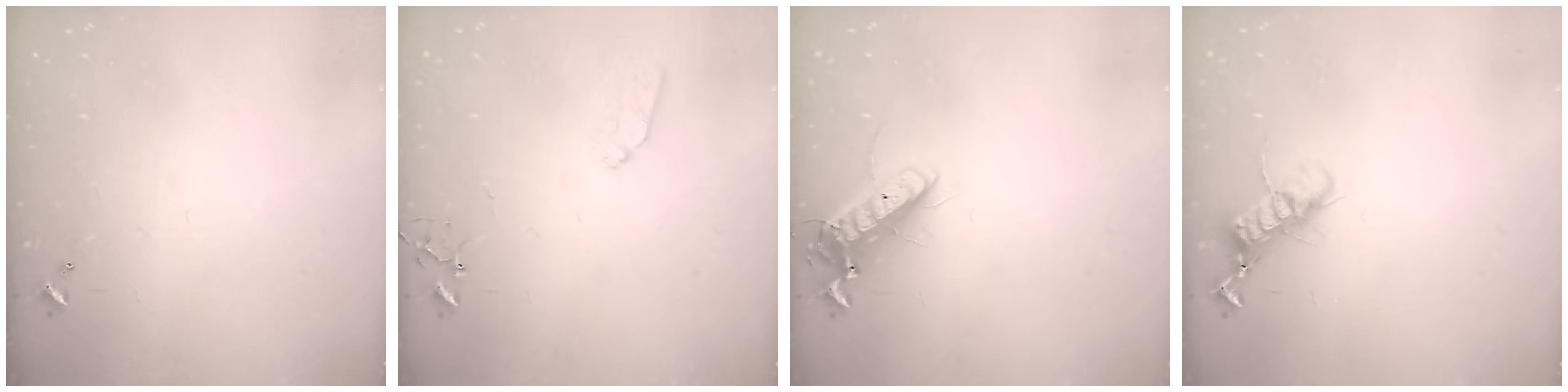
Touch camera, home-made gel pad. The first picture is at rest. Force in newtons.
{"total": 7.7, "press": 7.6, "slide": 0.9}
{"total": 12.9, "press": 12.7, "slide": 2.1}
{"total": 11.9, "press": 11.8, "slide": 0.9}